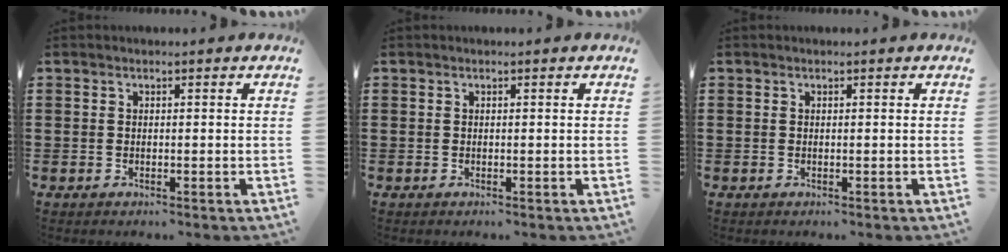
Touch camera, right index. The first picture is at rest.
{"total": 0.0}
{"total": 0.0}